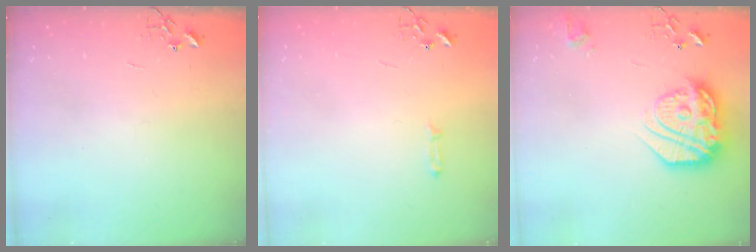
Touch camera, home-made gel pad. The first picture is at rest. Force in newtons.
{"total": 3.0, "press": 2.9, "slide": 0.5}
{"total": 21.8, "press": 21.8, "slide": 1.8}